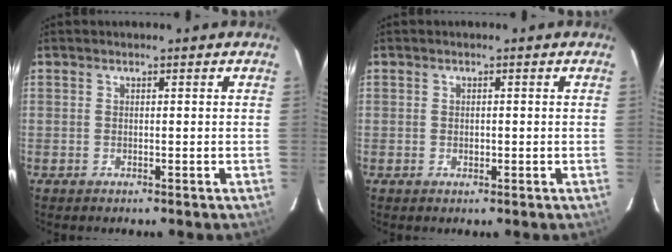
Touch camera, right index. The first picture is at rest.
{"total": 0.8, "force": [-0.1, 0.6, 0.5], "torque": [-0.009, 0.001, -0.001]}